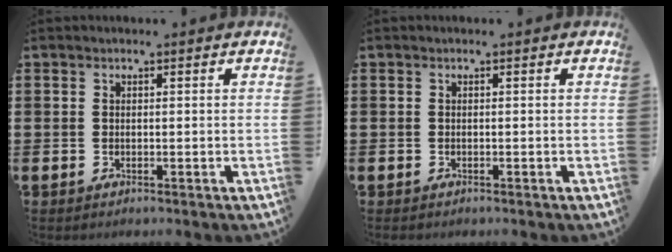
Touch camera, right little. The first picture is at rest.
{"total": 0.0}